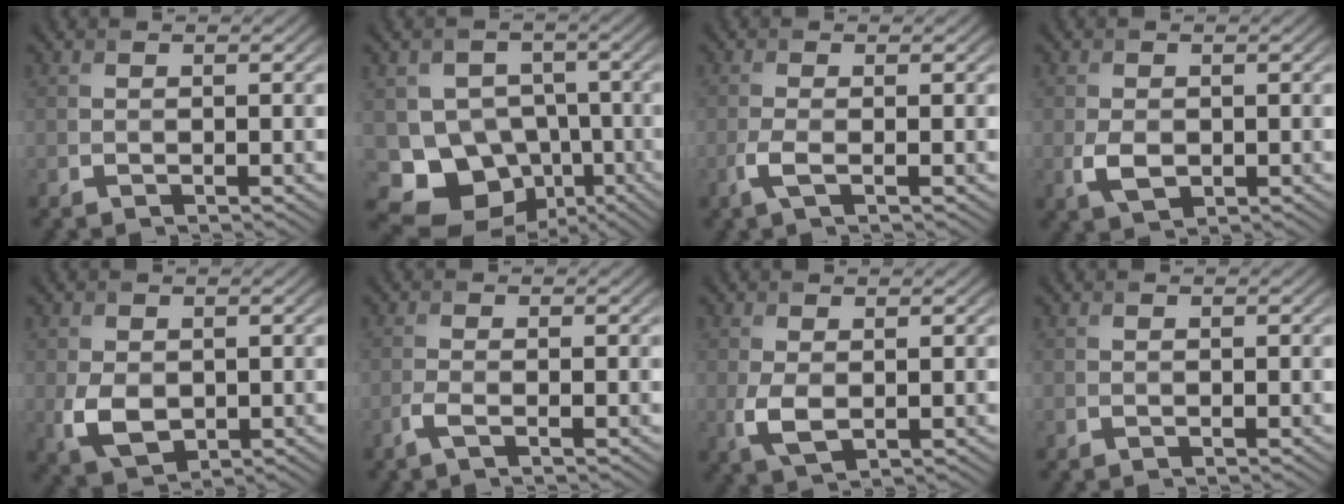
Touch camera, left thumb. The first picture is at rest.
{"total": 10.5, "force": [-3.8, 9.0, 4.0], "torque": [-0.086, -0.022, -0.079]}
{"total": 2.3, "force": [-0.9, 0.6, 2.0], "torque": [-0.052, 0.000, -0.025]}
{"total": 2.9, "force": [-0.5, 2.0, 2.1], "torque": [-0.050, -0.009, -0.003]}
{"total": 4.7, "force": [-0.4, 3.3, 3.3], "torque": [-0.079, -0.013, -0.001]}
{"total": 1.8, "force": [-1.0, 0.2, 1.5], "torque": [-0.037, 0.003, -0.027]}
{"total": 3.4, "force": [-0.2, 1.9, 2.9], "torque": [-0.078, -0.009, 0.000]}
{"total": 0.0}